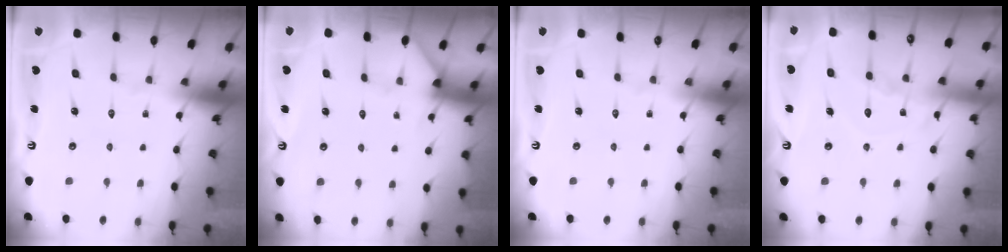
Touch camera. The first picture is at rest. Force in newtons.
{"total": 3.3, "press": 3.3, "slide": 0.1}
{"total": 0.0}
{"total": 11.1, "press": 11.1, "slide": 1.0}